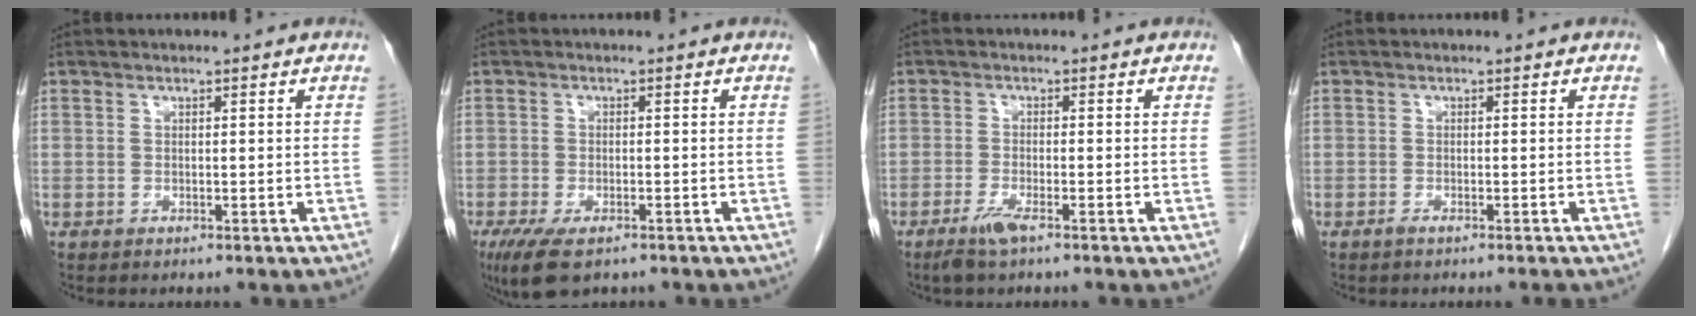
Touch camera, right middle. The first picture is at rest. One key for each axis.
{"total": 6.8, "fx": -4.5, "fy": 2.6, "fz": 4.4, "tx": -0.076, "ty": -0.013, "tz": -0.072}
{"total": 2.9, "fx": -2.0, "fy": 0.2, "fz": 2.1, "tx": -0.051, "ty": -0.006, "tz": -0.041}
{"total": 1.1, "fx": -0.9, "fy": -0.2, "fz": 0.6, "tx": -0.010, "ty": -0.001, "tz": -0.017}